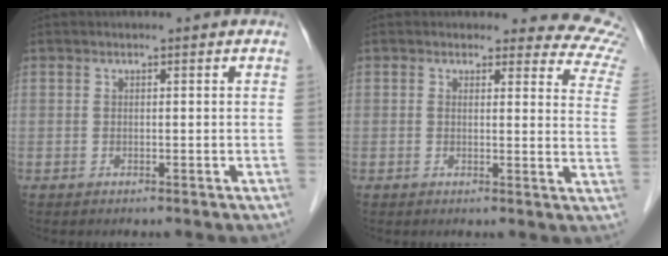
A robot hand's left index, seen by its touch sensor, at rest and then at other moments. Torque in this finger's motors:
{"motor_torque": [0.16, -0.35, -0.53, -0.18]}